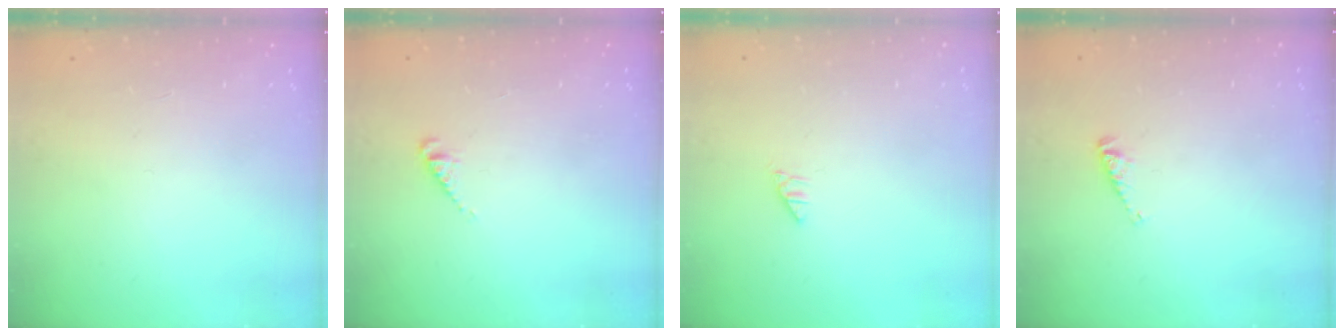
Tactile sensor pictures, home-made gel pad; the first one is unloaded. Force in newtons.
{"total": 2.3, "press": 2.3, "slide": 0.2}
{"total": 0.0}
{"total": 3.2, "press": 3.2, "slide": 0.4}